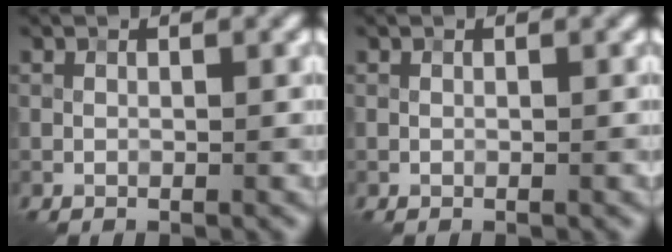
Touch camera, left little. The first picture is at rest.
{"total": 0.0}